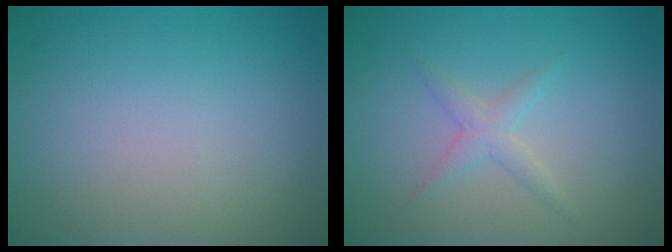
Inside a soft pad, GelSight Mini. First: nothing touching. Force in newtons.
{"total": 1.6, "press": 1.6, "slide": 0.0}